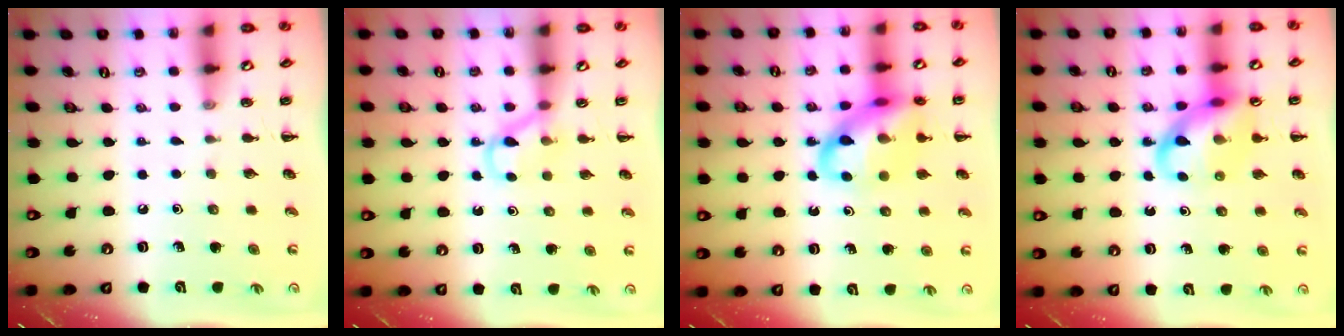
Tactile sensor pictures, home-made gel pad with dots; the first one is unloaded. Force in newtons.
{"total": 5.0, "press": 4.8, "slide": 1.2}
{"total": 15.8, "press": 15.6, "slide": 3.0}
{"total": 13.3, "press": 13.1, "slide": 2.1}